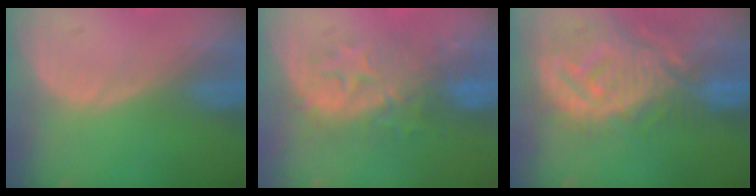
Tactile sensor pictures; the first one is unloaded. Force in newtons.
{"total": 9.1, "press": 8.6, "slide": 3.0}
{"total": 12.8, "press": 11.3, "slide": 6.0}